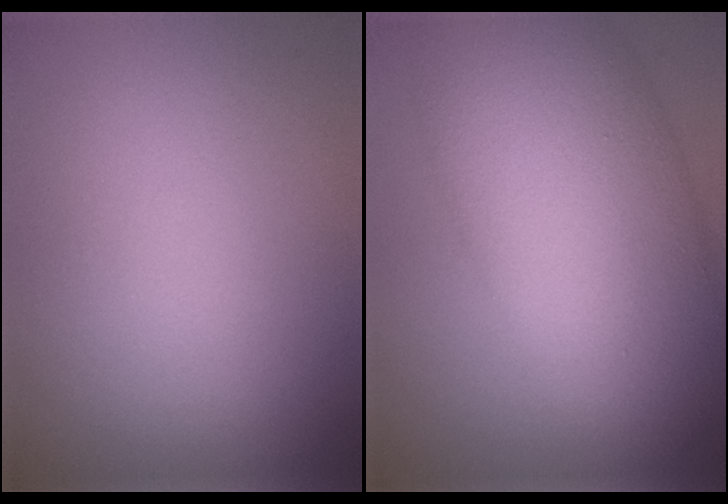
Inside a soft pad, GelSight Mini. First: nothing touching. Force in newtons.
{"total": 11.5, "press": 11.4, "slide": 0.1}